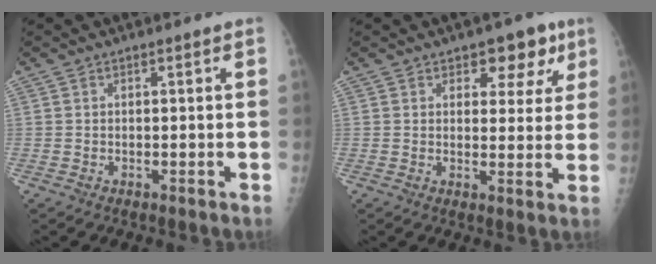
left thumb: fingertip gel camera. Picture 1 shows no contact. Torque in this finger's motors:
{"motor_torque": [-0.29, 0.03, 0.09, -0.05, -0.03]}